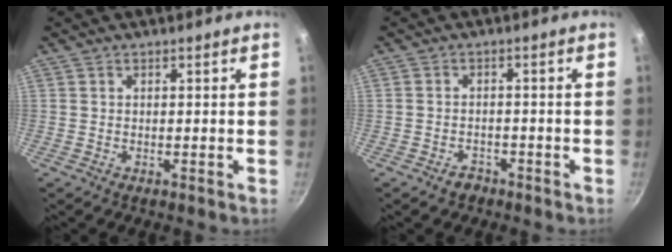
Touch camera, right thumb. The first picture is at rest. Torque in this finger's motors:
{"motor_torque": [-0.20, 0.07, 0.33, -0.03, 0.07]}